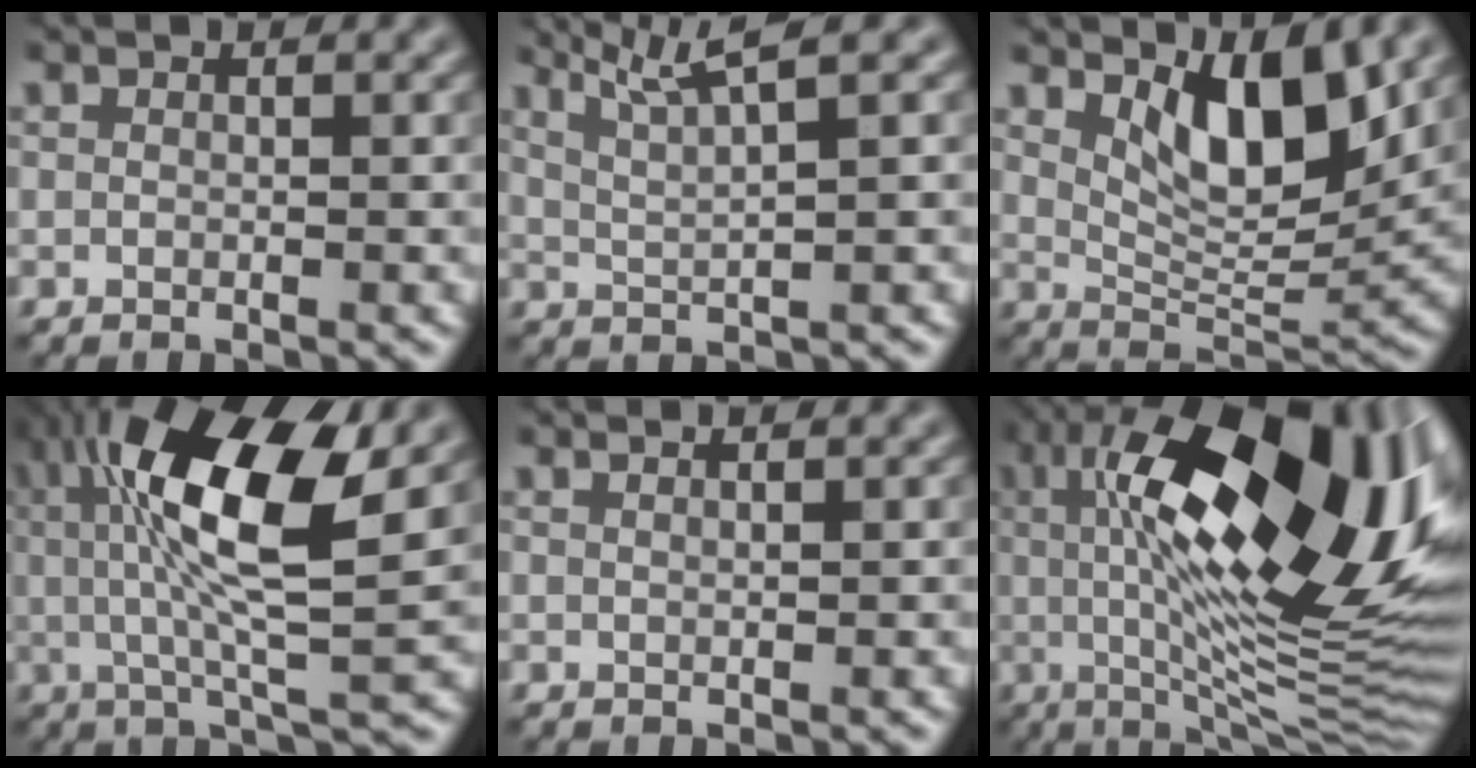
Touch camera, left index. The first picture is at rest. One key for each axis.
{"total": 4.2, "fx": 3.2, "fy": 0.4, "fz": 2.8, "tx": -0.041, "ty": 0.015, "tz": 0.057}
{"total": 6.1, "fx": 3.0, "fy": 2.5, "fz": 4.7, "tx": -0.078, "ty": -0.008, "tz": 0.053}
{"total": 11.4, "fx": 2.8, "fy": 2.8, "fz": 10.7, "tx": -0.176, "ty": 0.017, "tz": 0.052}
{"total": 1.0, "fx": 0.8, "fy": 0.4, "fz": 0.6, "tx": 0.001, "ty": 0.002, "tz": 0.001}
{"total": 18.7, "fx": 4.5, "fy": 6.2, "fz": 17.0, "tx": -0.256, "ty": 0.023, "tz": 0.074}